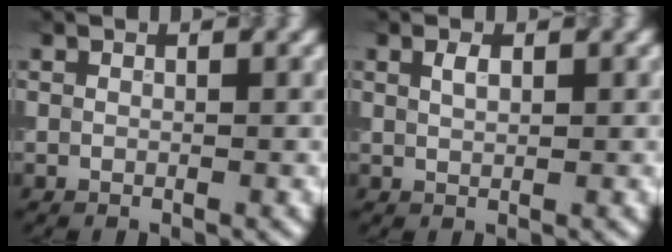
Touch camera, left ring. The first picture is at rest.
{"total": 1.2, "force": [0.6, 0.5, 0.9], "torque": [-0.019, 0.002, 0.013]}